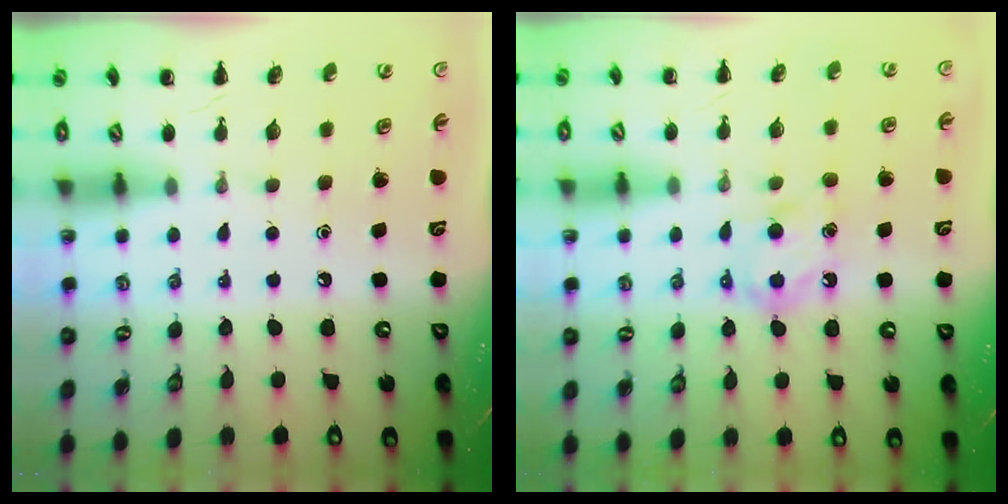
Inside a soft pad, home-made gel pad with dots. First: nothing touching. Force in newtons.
{"total": 6.9, "press": 6.9, "slide": 0.7}